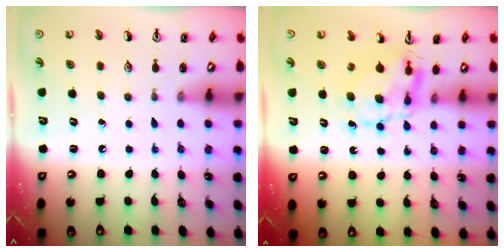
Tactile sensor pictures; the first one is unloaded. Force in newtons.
{"total": 6.7, "press": 6.6, "slide": 0.7}